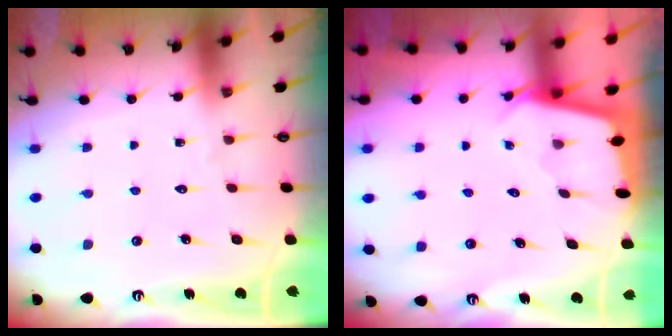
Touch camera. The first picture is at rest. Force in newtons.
{"total": 1.8, "press": 1.8, "slide": 0.1}